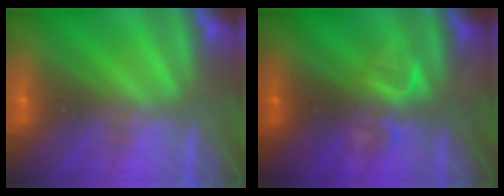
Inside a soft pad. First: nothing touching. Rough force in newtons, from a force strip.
{"total": 3.9}